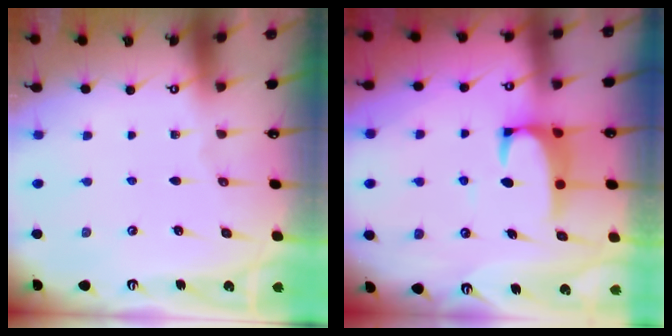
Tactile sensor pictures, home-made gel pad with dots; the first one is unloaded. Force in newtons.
{"total": 3.8, "press": 3.7, "slide": 0.7}